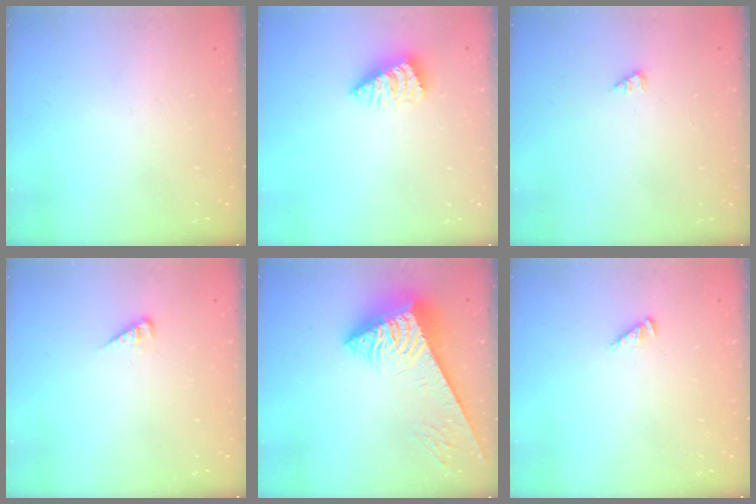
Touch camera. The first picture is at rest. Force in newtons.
{"total": 1.9, "press": 1.9, "slide": 0.4}
{"total": 1.0, "press": 1.0, "slide": 0.2}
{"total": 3.7, "press": 3.7, "slide": 0.6}
{"total": 7.8, "press": 7.7, "slide": 1.0}
{"total": 2.7, "press": 2.7, "slide": 0.4}